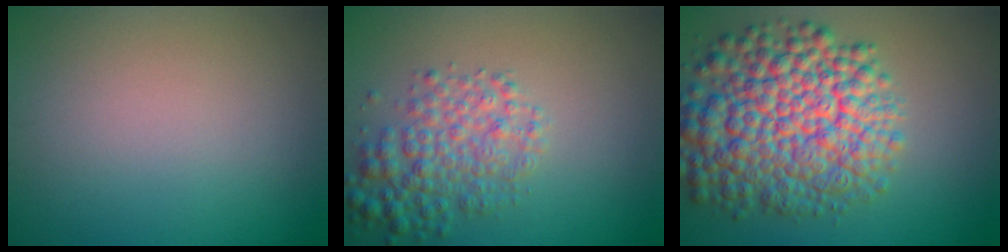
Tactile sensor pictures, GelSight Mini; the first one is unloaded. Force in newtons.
{"total": 4.2, "press": 4.2, "slide": 0.1}
{"total": 11.1, "press": 11.1, "slide": 0.3}